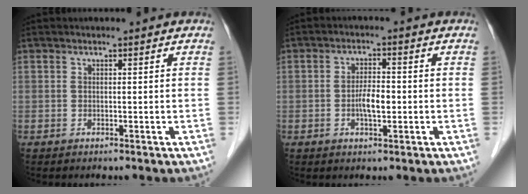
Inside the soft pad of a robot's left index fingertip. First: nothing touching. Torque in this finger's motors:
{"motor_torque": [0.27, 0.16, 0.07, 0.02]}